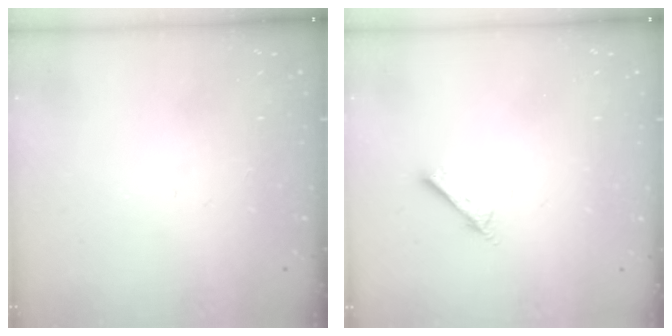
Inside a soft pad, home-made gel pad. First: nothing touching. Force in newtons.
{"total": 2.4, "press": 2.4, "slide": 0.2}